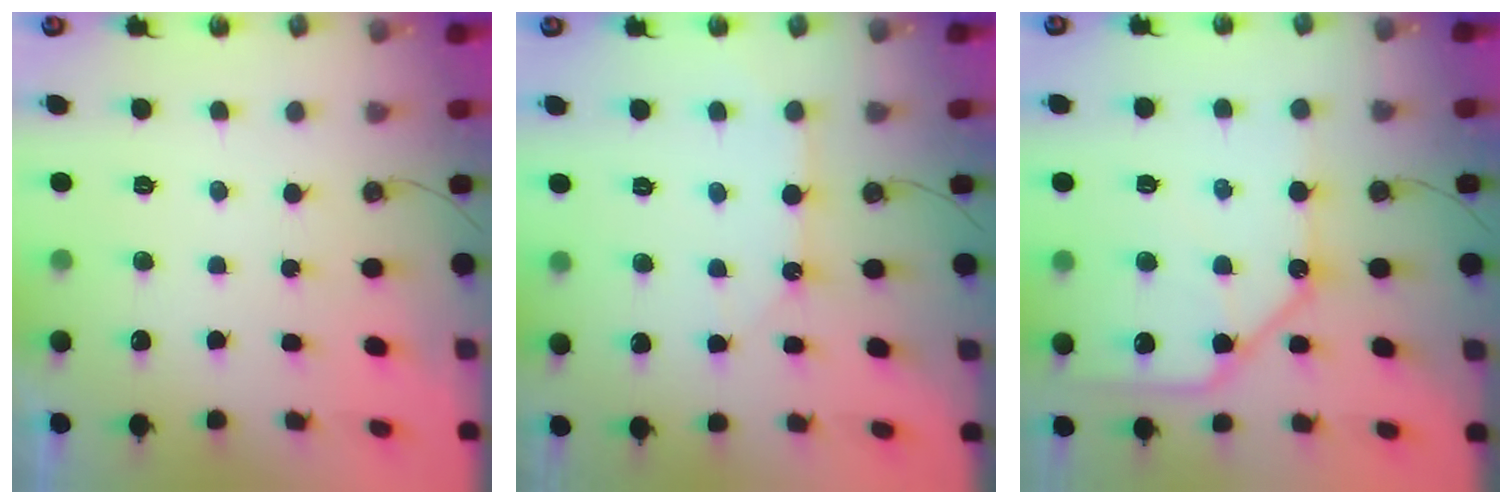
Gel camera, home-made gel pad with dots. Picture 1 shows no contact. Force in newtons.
{"total": 7.0, "press": 7.0, "slide": 0.2}
{"total": 13.3, "press": 13.2, "slide": 1.4}